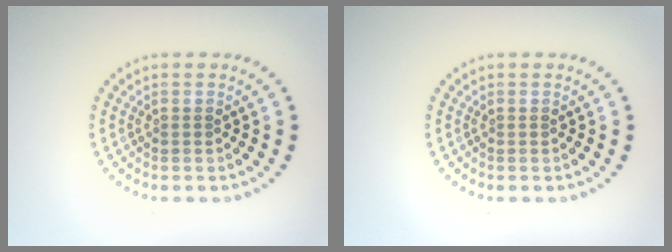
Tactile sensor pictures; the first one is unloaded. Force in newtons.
{"total": 0.0}